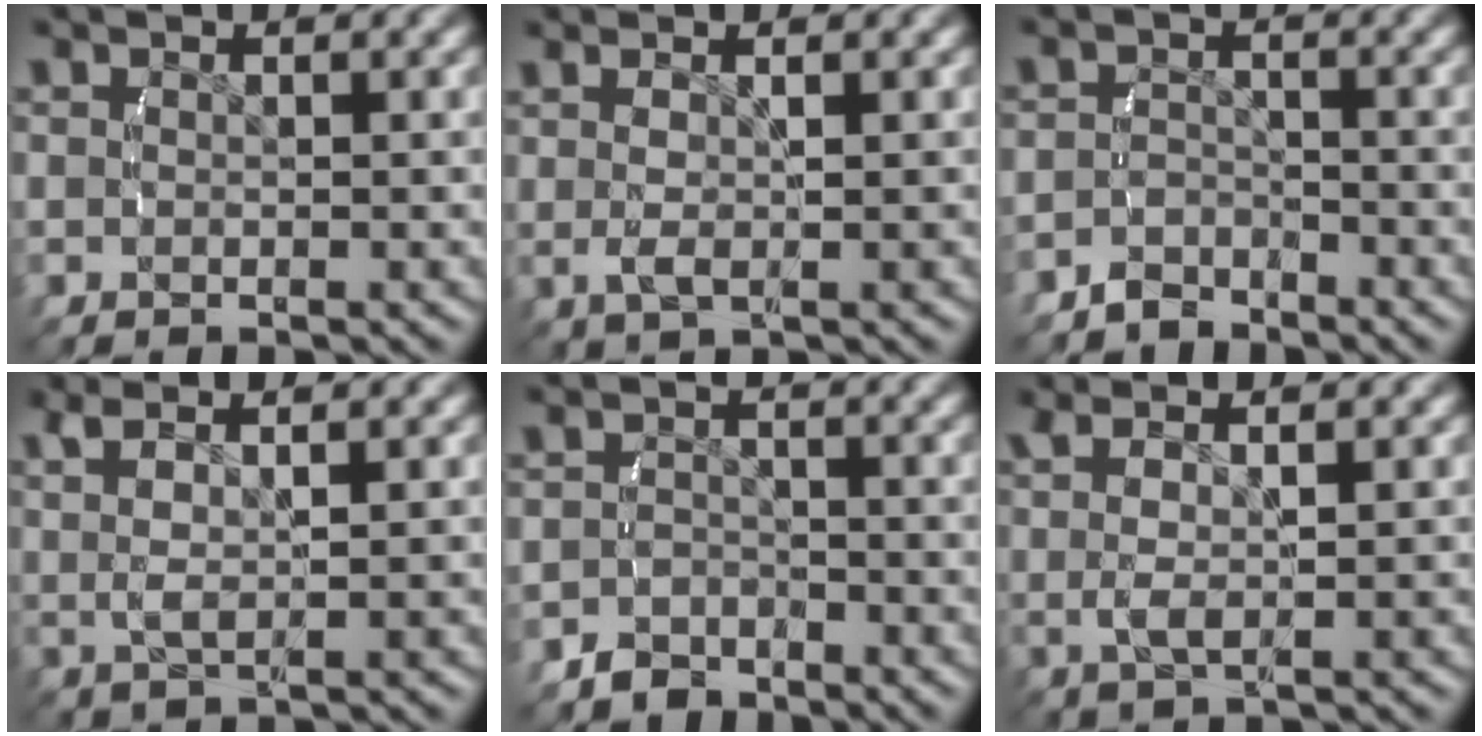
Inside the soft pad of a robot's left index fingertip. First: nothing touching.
{"total": 2.3, "force": [0.4, 0.2, 2.3], "torque": [-0.046, -0.001, 0.015]}
{"total": 2.6, "force": [-2.4, 0.9, 0.2], "torque": [-0.009, -0.013, -0.039]}
{"total": 4.6, "force": [1.9, 1.7, 3.7], "torque": [-0.077, 0.012, 0.033]}
{"total": 2.5, "force": [-2.4, 1.0, -0.1], "torque": [0.000, -0.013, -0.039]}
{"total": 3.6, "force": [1.4, 0.9, 3.2], "torque": [-0.064, 0.009, 0.026]}